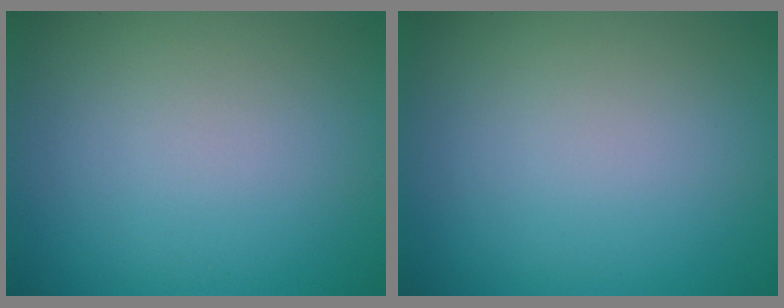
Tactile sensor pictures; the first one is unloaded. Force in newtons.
{"total": 0.0}